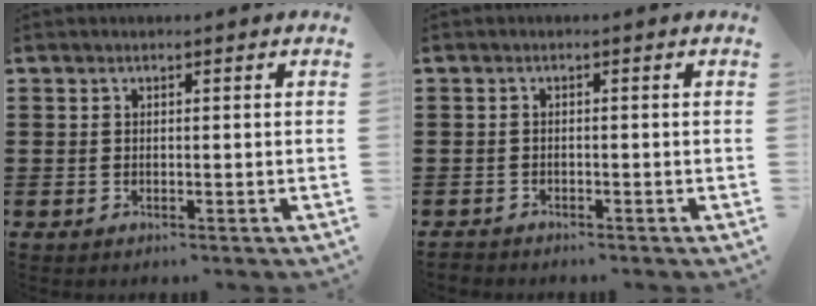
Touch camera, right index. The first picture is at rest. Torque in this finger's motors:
{"motor_torque": [-1.16, 0.98, -1.05, -0.21]}